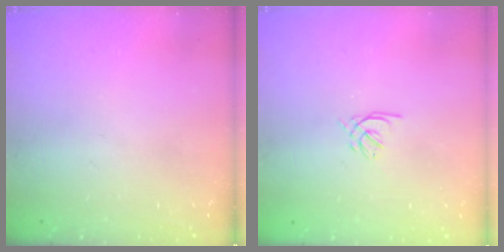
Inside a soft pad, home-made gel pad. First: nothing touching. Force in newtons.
{"total": 1.2, "press": 1.0, "slide": 0.5}